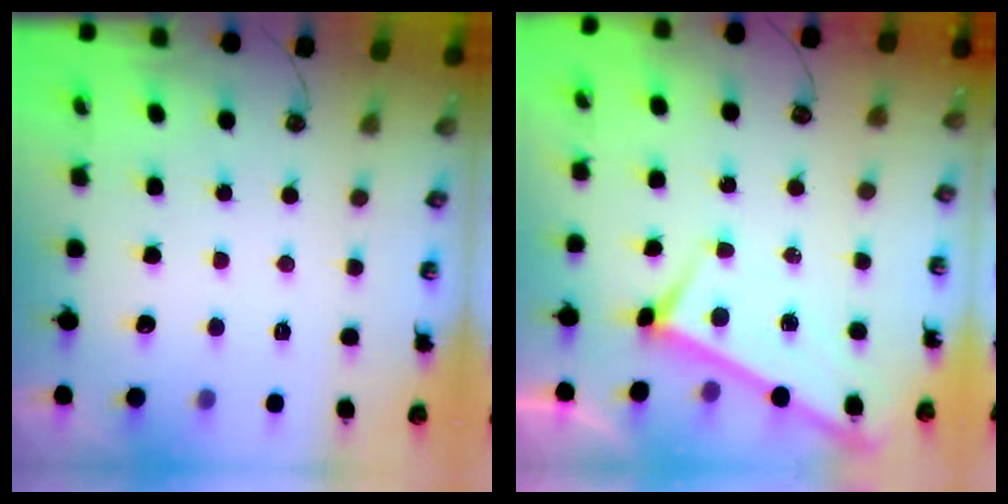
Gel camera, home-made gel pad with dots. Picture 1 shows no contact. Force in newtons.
{"total": 2.9, "press": 2.9, "slide": 0.3}